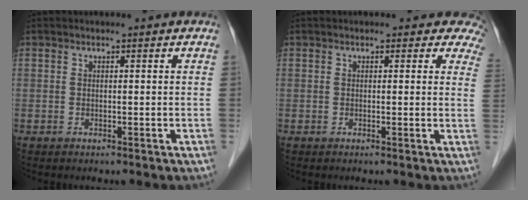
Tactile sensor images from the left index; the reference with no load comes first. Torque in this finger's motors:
{"motor_torque": [0.94, -1.20, 0.25, 0.00]}